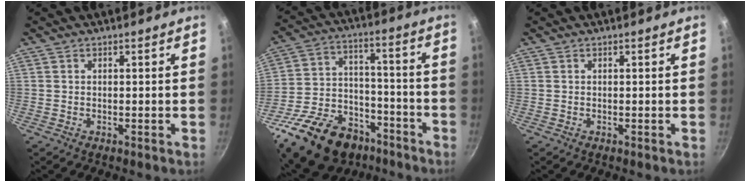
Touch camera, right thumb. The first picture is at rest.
{"total": 24.5, "force": [-15.0, 15.0, 12.3], "torque": [-0.200, 0.081, -0.237]}
{"total": 0.0}